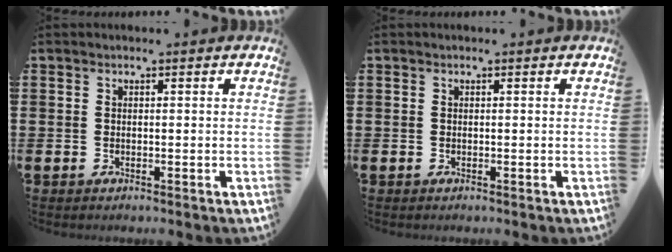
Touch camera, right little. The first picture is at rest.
{"total": 0.0}